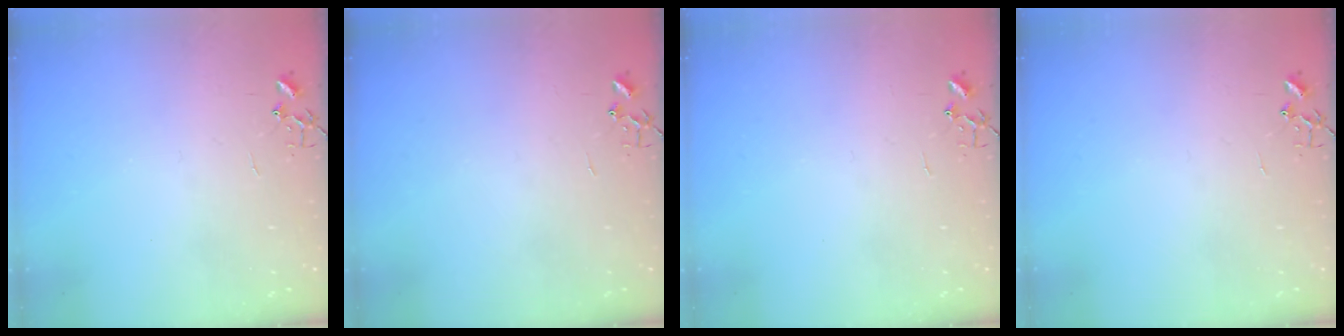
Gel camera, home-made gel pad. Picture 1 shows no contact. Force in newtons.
{"total": 0.0}
{"total": 0.0}
{"total": 0.0}